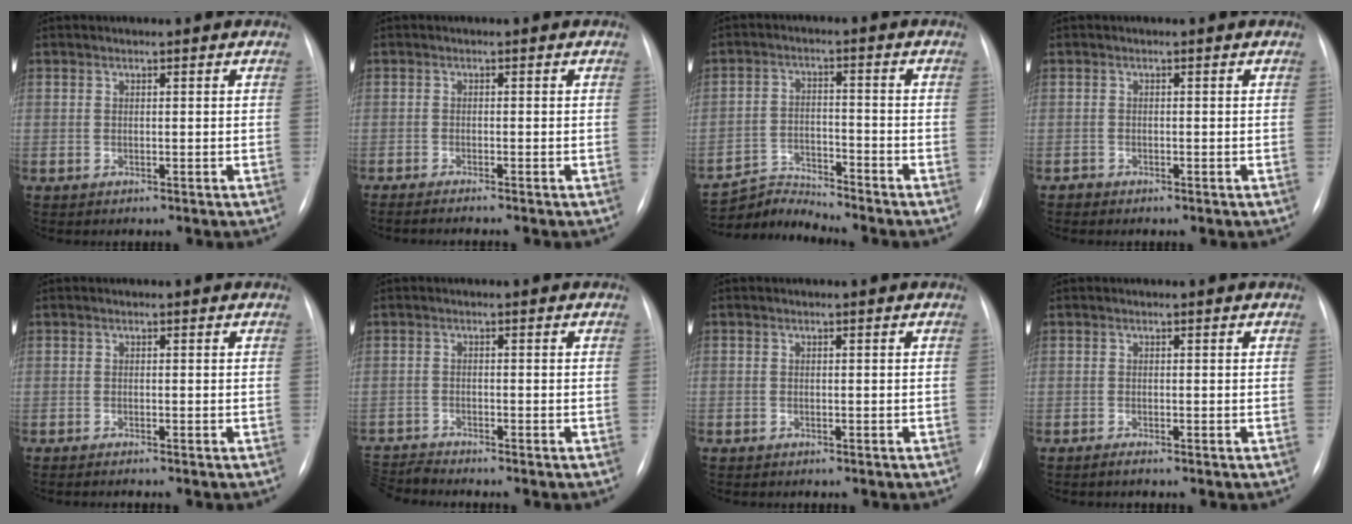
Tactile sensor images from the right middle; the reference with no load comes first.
{"total": 4.5, "force": [-3.9, -0.4, 2.3], "torque": [-0.025, -0.007, -0.055]}
{"total": 5.9, "force": [-5.5, -1.1, -1.7], "torque": [0.020, -0.003, -0.100]}
{"total": 0.6, "force": [-0.5, 0.2, -0.1], "torque": [0.003, 0.000, -0.012]}
{"total": 2.4, "force": [-2.0, -0.1, 1.3], "torque": [-0.013, -0.003, -0.024]}
{"total": 4.3, "force": [-4.0, -1.3, -0.5], "torque": [0.005, -0.014, -0.078]}
{"total": 0.8, "force": [-0.6, 0.6, 0.0], "torque": [-0.008, 0.003, -0.009]}
{"total": 0.8, "force": [-0.7, -0.1, 0.3], "torque": [-0.007, -0.002, -0.013]}